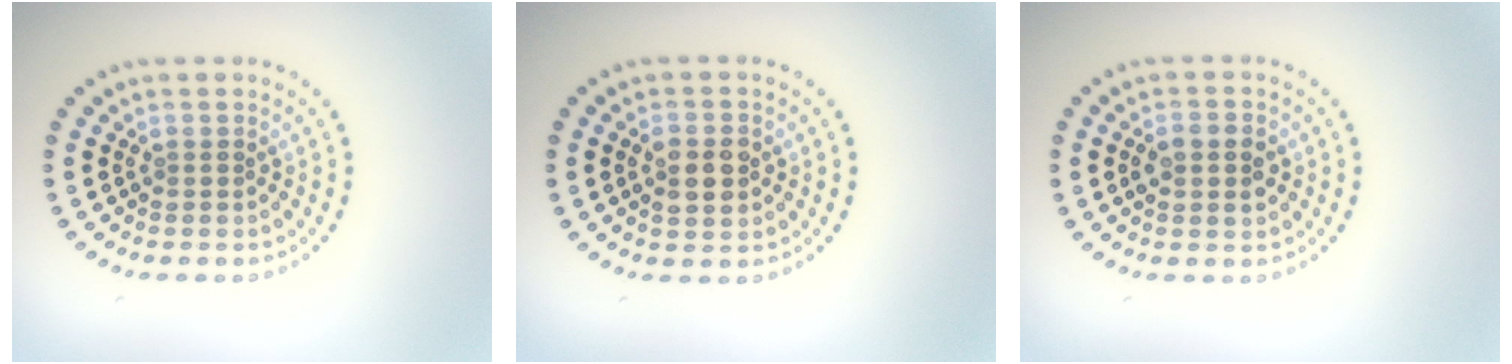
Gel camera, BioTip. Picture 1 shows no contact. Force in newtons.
{"total": 2.8, "press": 2.8, "slide": 0.2}
{"total": 2.8, "press": 2.8, "slide": 0.0}